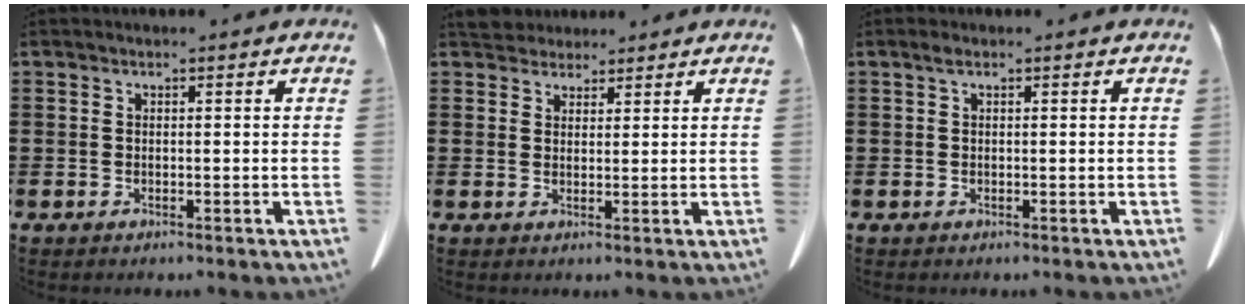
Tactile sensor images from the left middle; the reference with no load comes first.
{"total": 3.5, "force": [3.3, 1.1, 0.3], "torque": [-0.007, -0.008, 0.063]}
{"total": 0.7, "force": [0.3, 0.2, 0.6], "torque": [-0.014, 0.002, 0.006]}